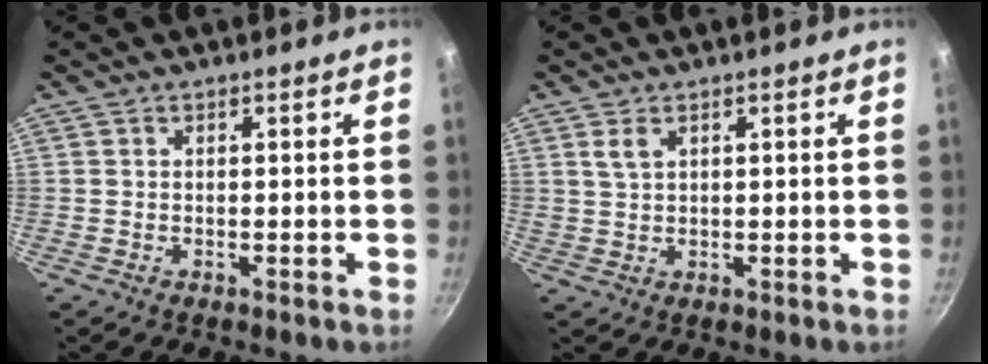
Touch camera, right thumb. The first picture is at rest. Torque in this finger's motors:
{"motor_torque": [-0.43, 0.54, 0.32, 0.56, 0.04]}